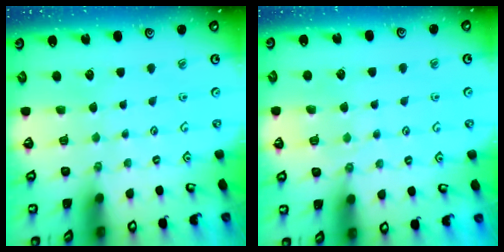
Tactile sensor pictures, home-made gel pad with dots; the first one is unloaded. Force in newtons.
{"total": 4.6, "press": 4.6, "slide": 0.6}